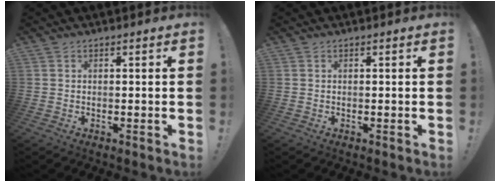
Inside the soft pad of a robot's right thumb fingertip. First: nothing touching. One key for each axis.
{"total": 0.0}